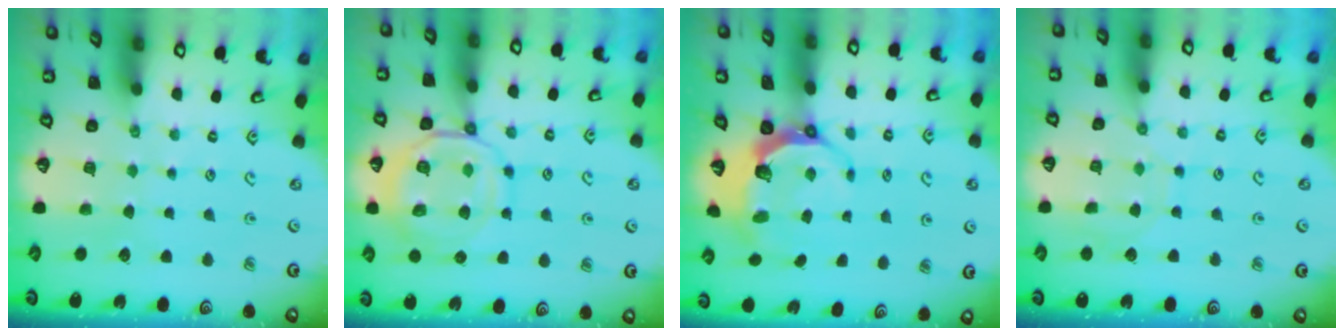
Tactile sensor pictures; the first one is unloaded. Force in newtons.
{"total": 12.4, "press": 12.3, "slide": 1.5}
{"total": 6.9, "press": 5.5, "slide": 4.2}
{"total": 6.3, "press": 6.3, "slide": 0.6}